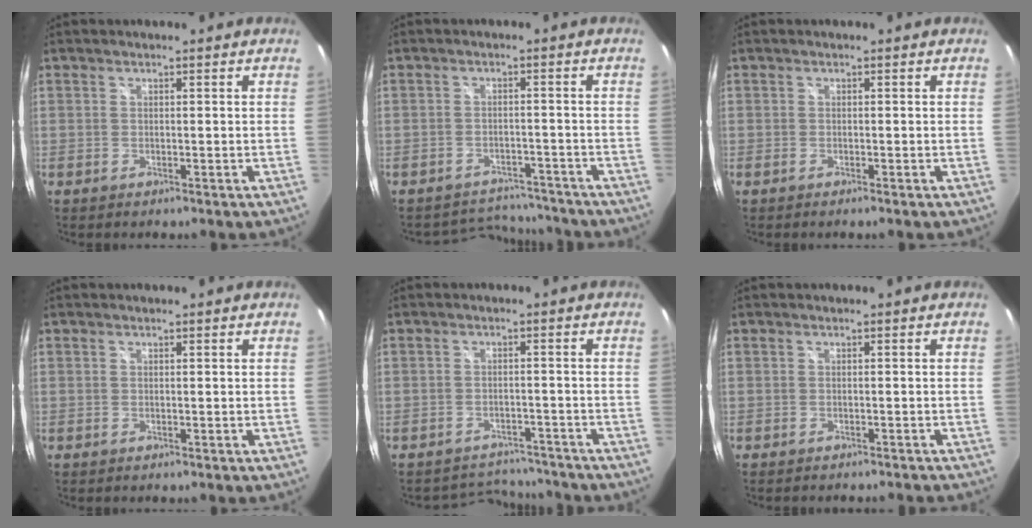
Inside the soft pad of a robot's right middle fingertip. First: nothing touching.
{"total": 7.4, "force": [-7.0, 2.6, 0.3], "torque": [-0.013, 0.017, -0.093]}
{"total": 0.6, "force": [-0.4, -0.2, 0.3], "torque": [-0.004, -0.001, -0.010]}
{"total": 0.0}
{"total": 6.2, "force": [-5.8, 2.1, -0.1], "torque": [-0.002, 0.021, -0.079]}
{"total": 3.3, "force": [-3.0, 0.7, 1.2], "torque": [-0.024, -0.014, -0.039]}